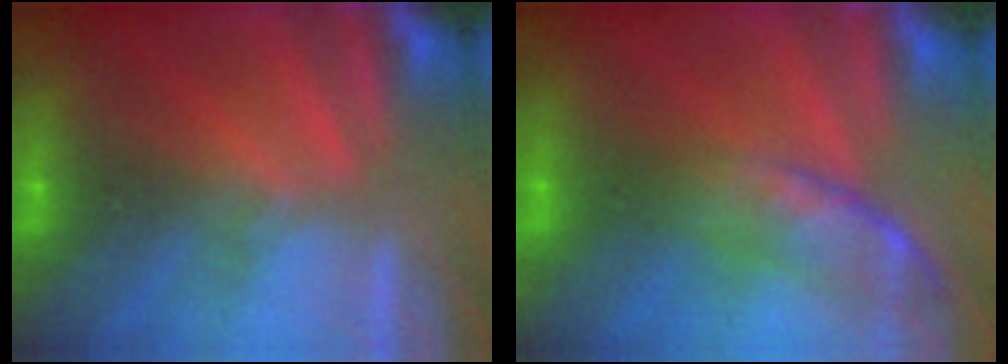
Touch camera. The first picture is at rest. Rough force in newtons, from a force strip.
{"total": 2.4}